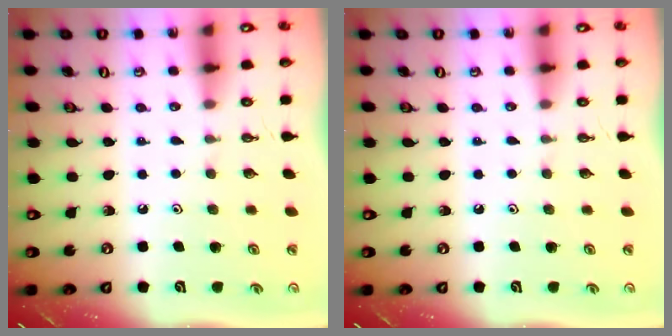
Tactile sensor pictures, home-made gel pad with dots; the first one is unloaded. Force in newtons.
{"total": 0.0}